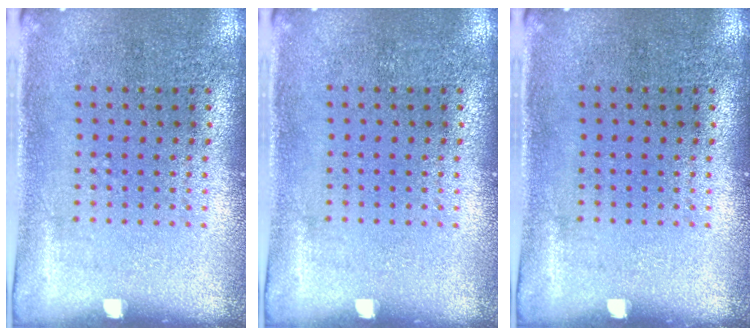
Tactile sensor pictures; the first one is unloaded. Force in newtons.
{"total": 0.0}
{"total": 0.0}